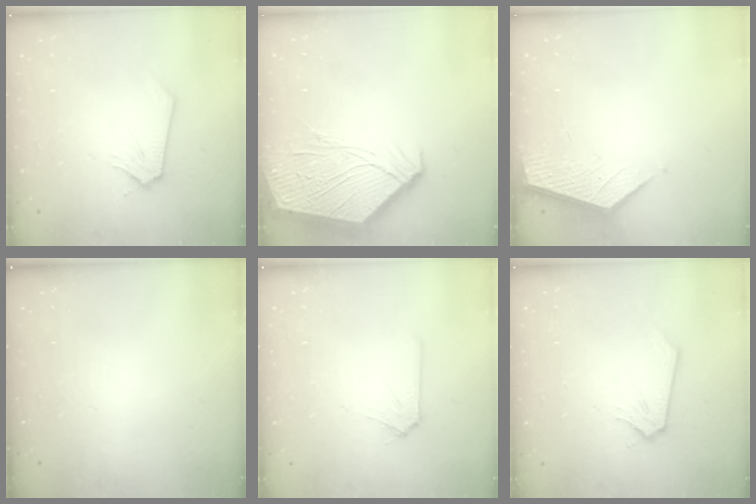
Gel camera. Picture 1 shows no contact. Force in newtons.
{"total": 15.9, "press": 15.7, "slide": 2.1}
{"total": 2.2, "press": 2.2, "slide": 0.2}
{"total": 0.0}
{"total": 2.1, "press": 2.1, "slide": 0.4}
{"total": 0.0}